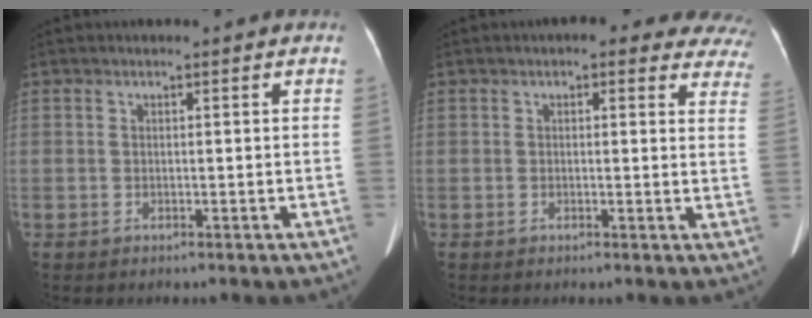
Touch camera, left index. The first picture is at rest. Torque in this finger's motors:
{"motor_torque": [0.63, -0.69, 0.07, 0.03]}